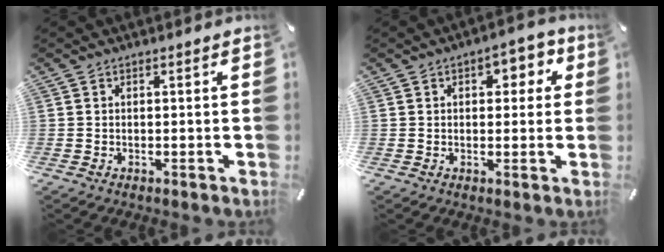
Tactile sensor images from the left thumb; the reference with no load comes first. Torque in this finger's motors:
{"motor_torque": [0.24, -0.10, 0.21, 0.16, 0.10]}